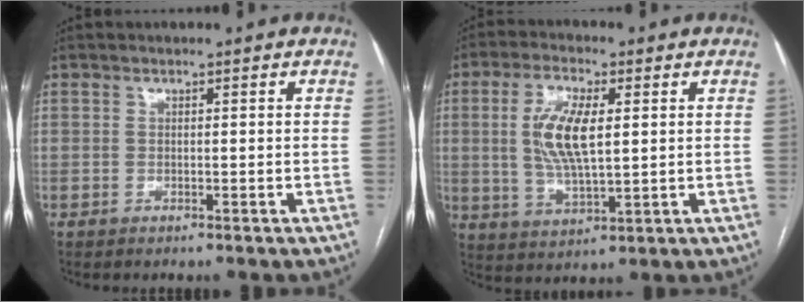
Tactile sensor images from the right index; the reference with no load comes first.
{"total": 9.4, "force": [1.6, 3.0, 8.8], "torque": [-0.183, 0.003, 0.033]}